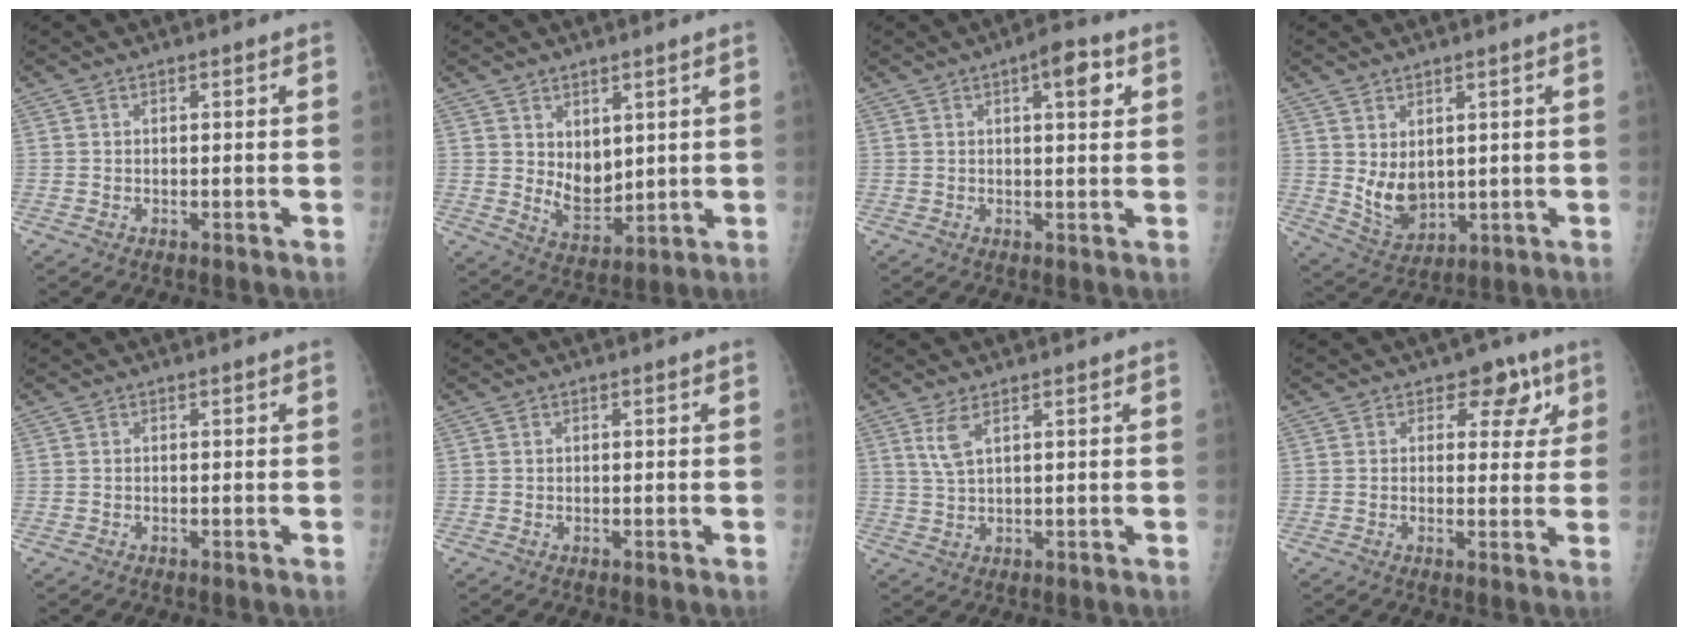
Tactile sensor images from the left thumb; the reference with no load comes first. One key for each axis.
{"total": 6.7, "fx": 2.3, "fy": 4.4, "fz": 4.4, "tx": -0.053, "ty": -0.029, "tz": 0.058}
{"total": 5.7, "fx": 2.4, "fy": 1.8, "fz": 4.8, "tx": -0.057, "ty": -0.005, "tz": 0.029}
{"total": 7.1, "fx": 1.5, "fy": 4.7, "fz": 5.2, "tx": -0.073, "ty": -0.024, "tz": 0.050}
{"total": 0.0}
{"total": 0.0}
{"total": 3.6, "fx": 1.9, "fy": 0.9, "fz": 3.0, "tx": -0.069, "ty": -0.009, "tz": 0.047}
{"total": 6.4, "fx": 3.2, "fy": 4.2, "fz": 3.7, "tx": -0.003, "ty": -0.008, "tz": 0.034}